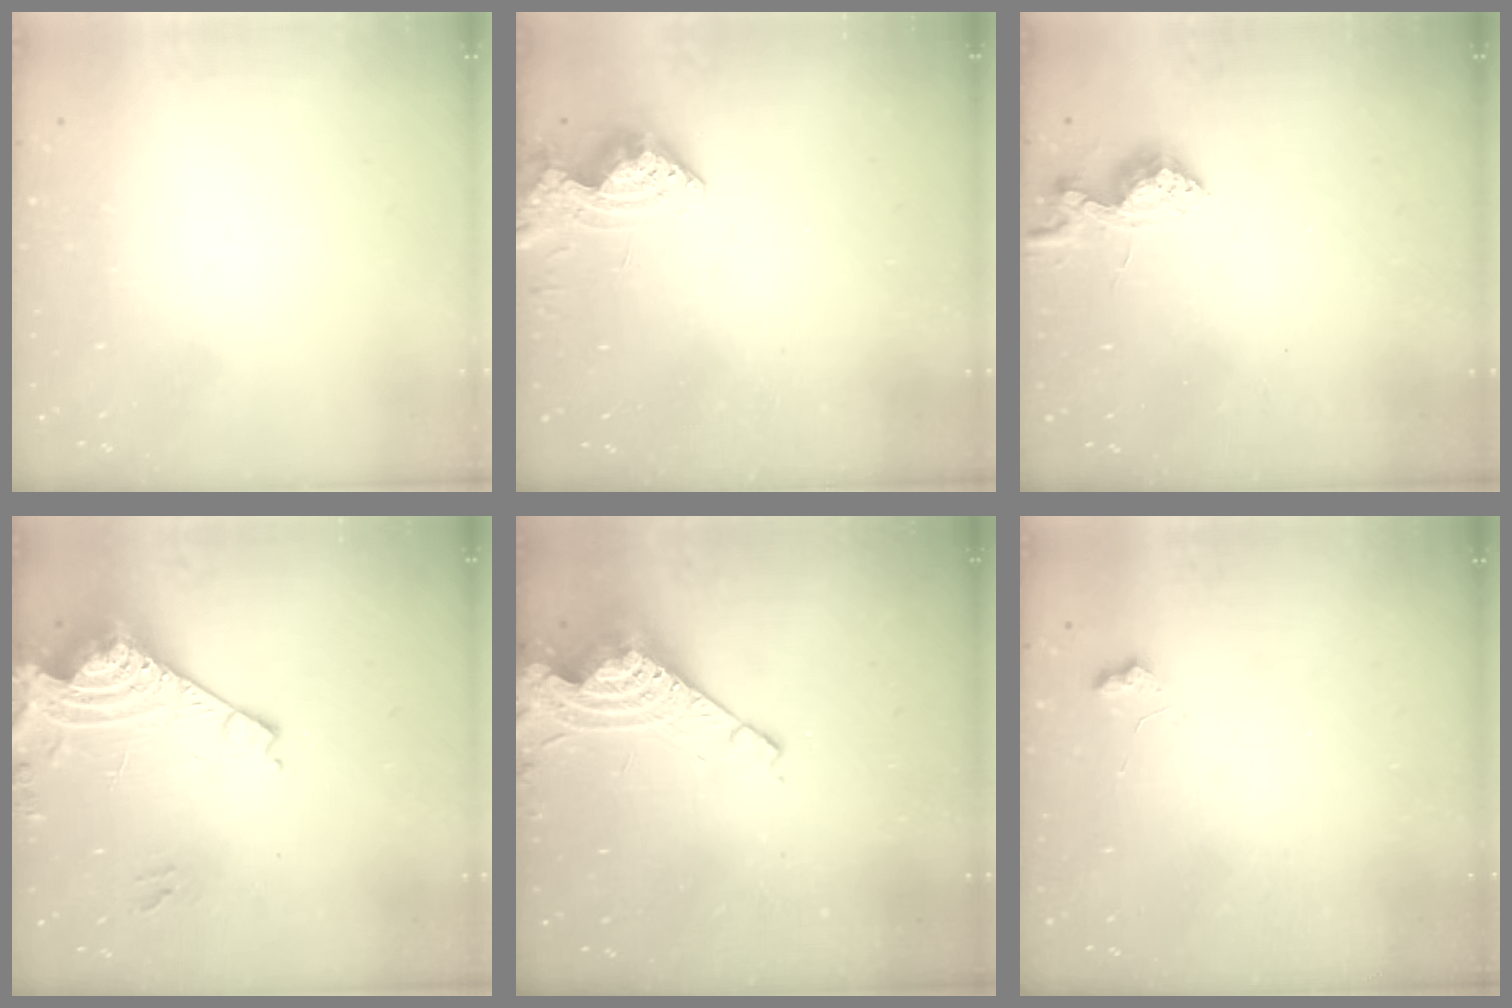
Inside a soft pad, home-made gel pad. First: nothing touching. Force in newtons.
{"total": 9.9, "press": 9.8, "slide": 0.7}
{"total": 8.2, "press": 8.2, "slide": 0.4}
{"total": 17.1, "press": 17.0, "slide": 1.5}
{"total": 8.3, "press": 8.3, "slide": 0.8}
{"total": 5.1, "press": 5.0, "slide": 0.7}